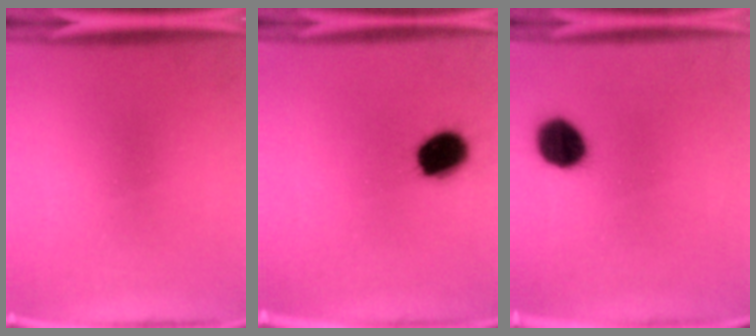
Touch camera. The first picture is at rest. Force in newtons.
{"total": 10.7}
{"total": 8.6}